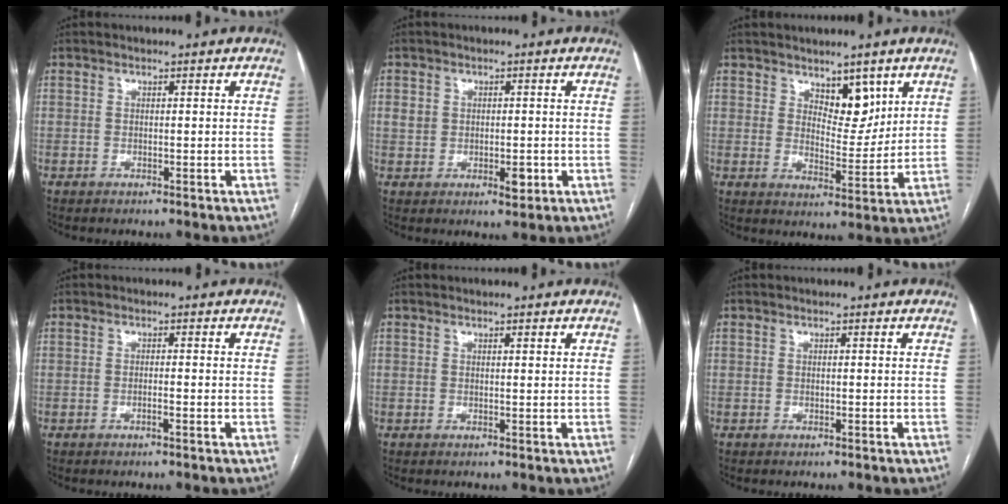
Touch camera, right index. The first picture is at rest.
{"total": 4.2, "force": [-0.3, 2.9, 3.0], "torque": [-0.046, 0.008, 0.005]}
{"total": 5.9, "force": [3.7, 2.8, 3.6], "torque": [-0.049, -0.008, 0.063]}
{"total": 1.0, "force": [-0.5, 0.0, 0.9], "torque": [-0.018, 0.001, -0.008]}
{"total": 0.5, "force": [0.4, 0.1, 0.4], "torque": [-0.007, 0.000, 0.004]}
{"total": 0.0}